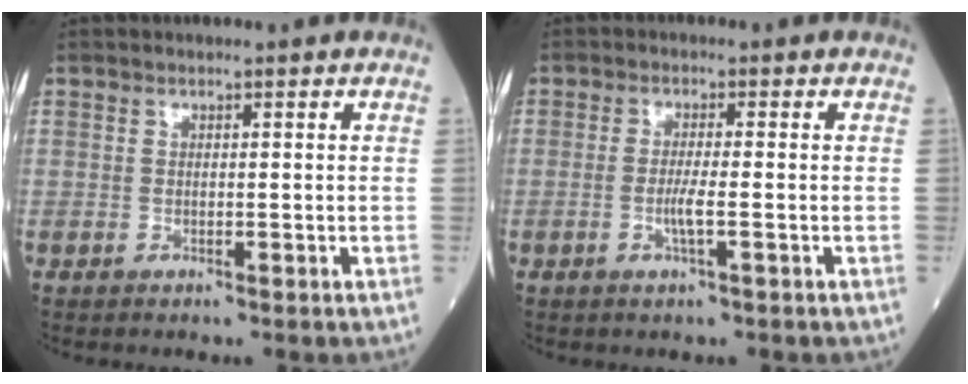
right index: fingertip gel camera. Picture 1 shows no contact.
{"total": 2.7, "force": [-0.7, -0.1, 2.6], "torque": [-0.055, -0.003, -0.013]}